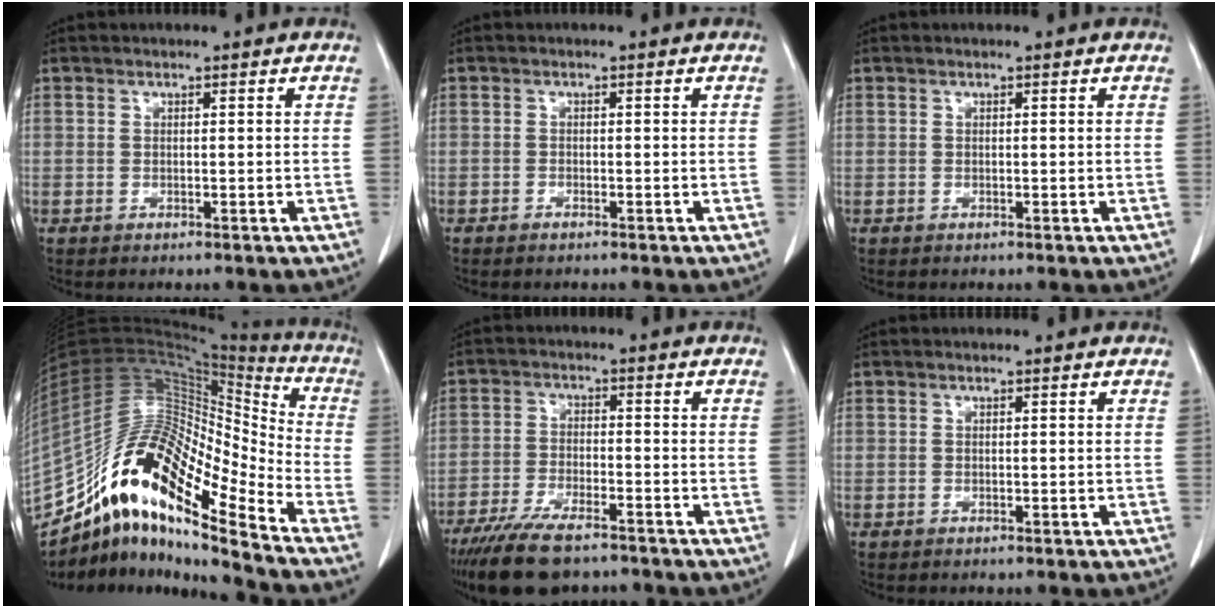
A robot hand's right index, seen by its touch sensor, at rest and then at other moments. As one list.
[{"total": 0.8, "force": [-0.7, 0.2, 0.3], "torque": [-0.009, 0.000, -0.010]}, {"total": 0.0}, {"total": 20.3, "force": [-14.4, 3.6, 13.7], "torque": [-0.275, 0.036, -0.265]}, {"total": 11.5, "force": [-8.9, 3.3, 6.4], "torque": [-0.112, -0.021, -0.149]}, {"total": 0.0}]